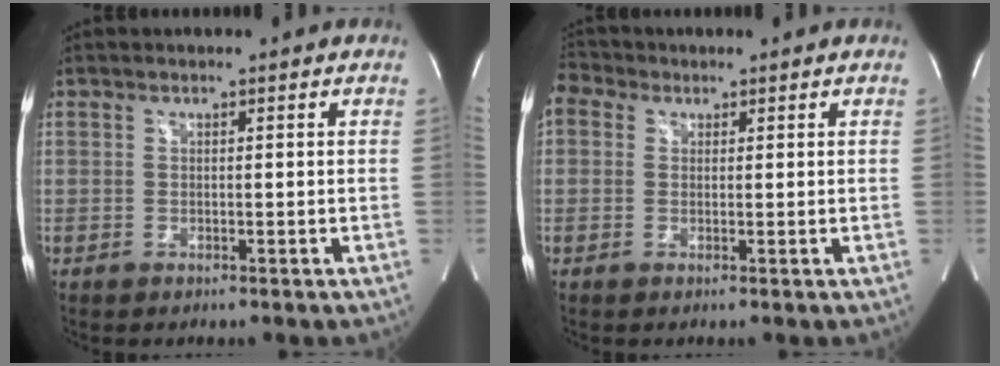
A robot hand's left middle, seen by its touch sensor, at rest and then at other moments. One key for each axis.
{"total": 4.3, "fx": 2.0, "fy": 3.4, "fz": 1.8, "tx": -0.050, "ty": 0.030, "tz": 0.039}